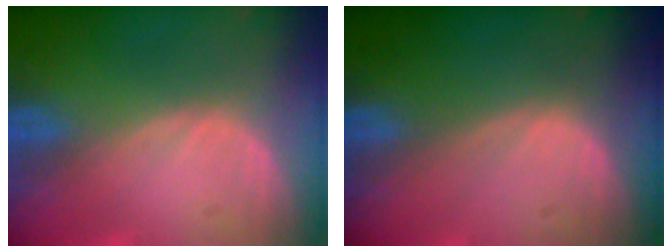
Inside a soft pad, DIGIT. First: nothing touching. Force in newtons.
{"total": 0.0}